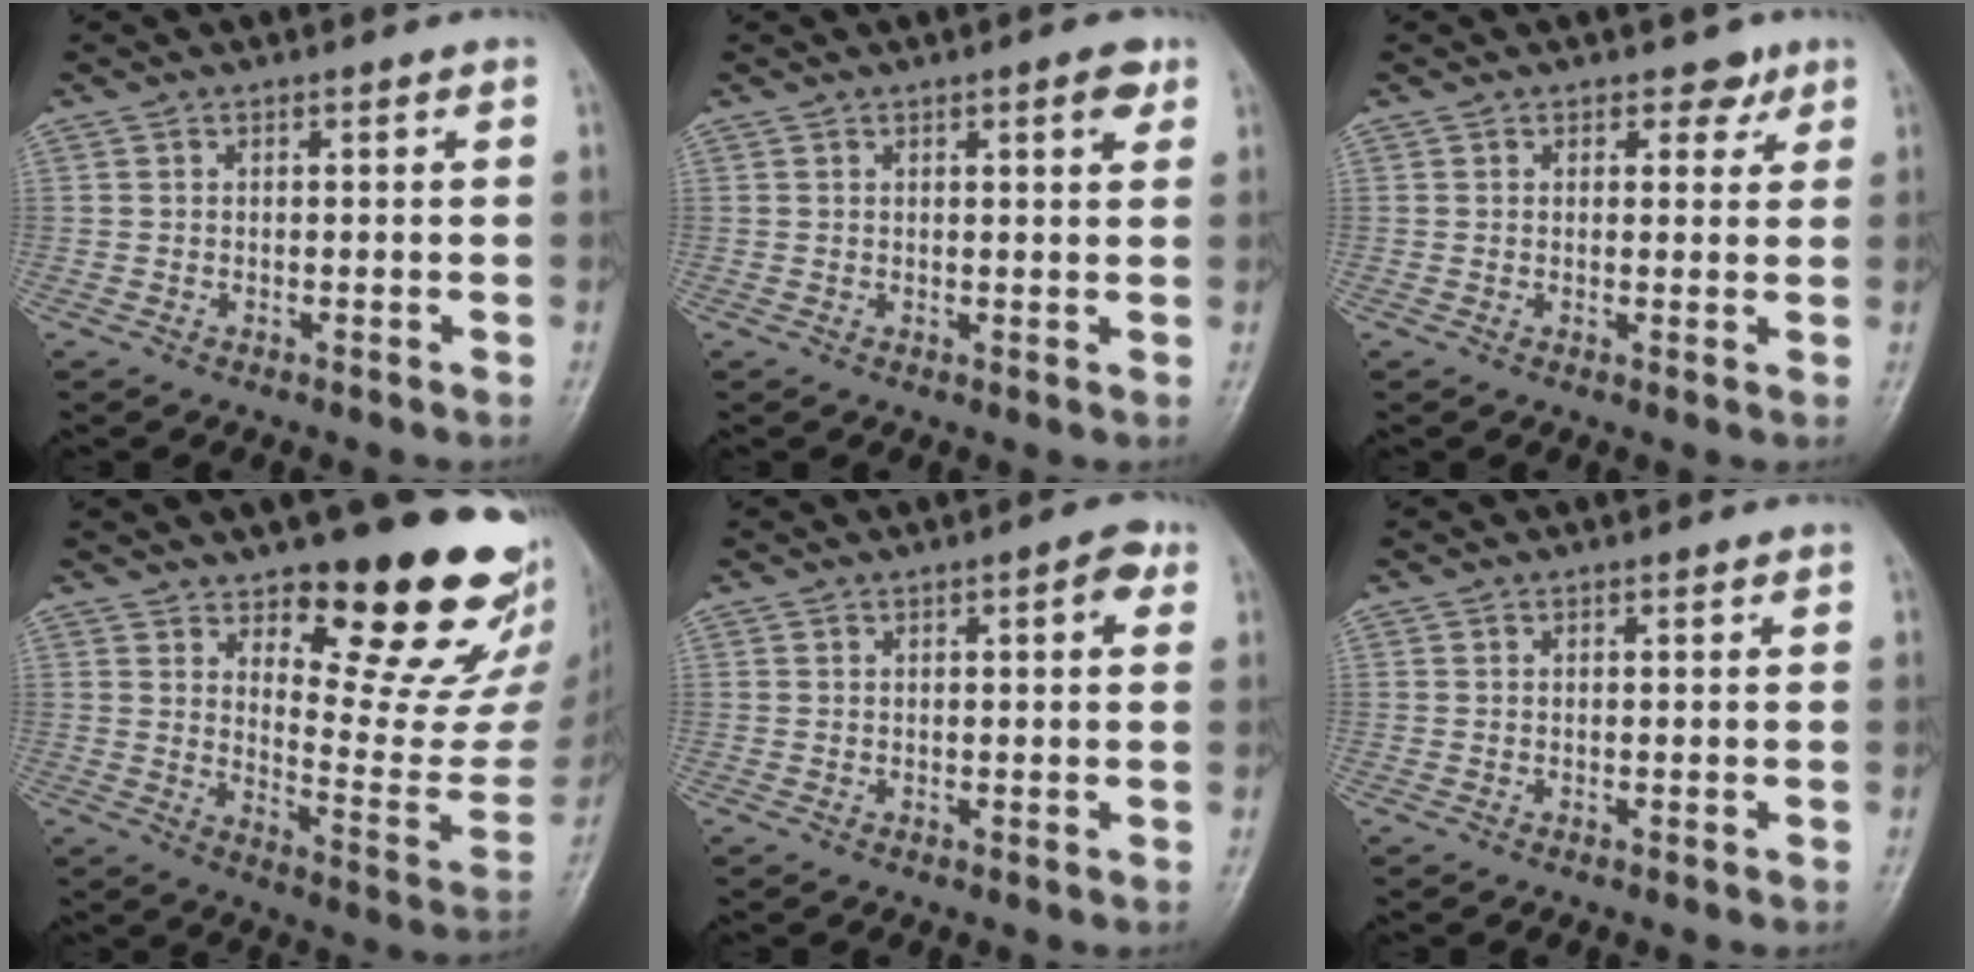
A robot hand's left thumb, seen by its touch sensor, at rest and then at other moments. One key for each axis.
{"total": 3.1, "fx": 1.7, "fy": 0.8, "fz": 2.5, "tx": -0.028, "ty": -0.006, "tz": 0.020}
{"total": 2.8, "fx": 1.8, "fy": 1.9, "fz": 1.0, "tx": 0.010, "ty": -0.008, "tz": 0.021}
{"total": 21.3, "fx": 14.5, "fy": 7.0, "fz": 14.0, "tx": -0.132, "ty": -0.121, "tz": 0.201}
{"total": 3.0, "fx": 1.1, "fy": 1.0, "fz": 2.6, "tx": -0.029, "ty": 0.002, "tz": 0.009}
{"total": 0.0}